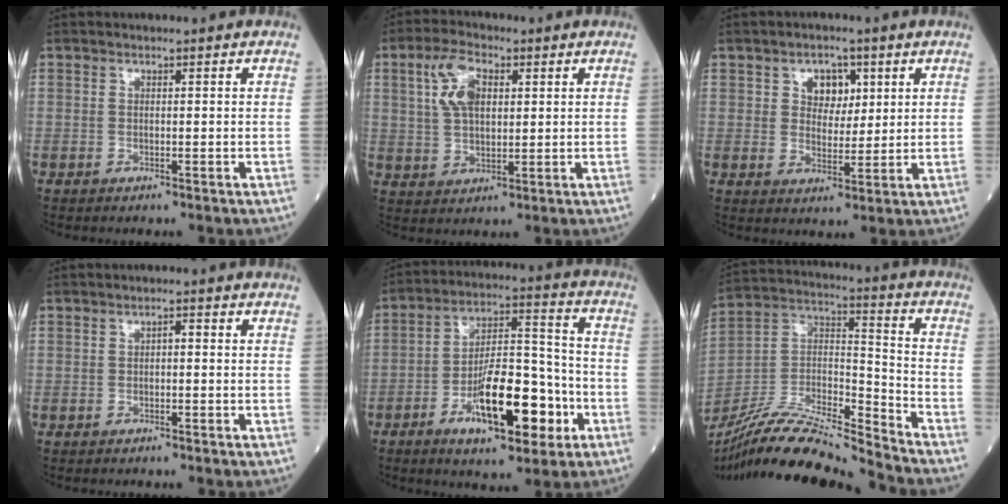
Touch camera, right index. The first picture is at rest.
{"total": 7.4, "force": [2.6, 3.5, 6.0], "torque": [-0.133, 0.015, 0.056]}
{"total": 4.9, "force": [2.0, 3.4, 2.9], "torque": [-0.040, 0.008, 0.034]}
{"total": 1.0, "force": [-0.1, 0.4, 1.0], "torque": [-0.013, 0.004, -0.003]}
{"total": 15.2, "force": [-6.1, 4.8, 13.0], "torque": [-0.226, 0.011, -0.095]}
{"total": 18.6, "force": [-17.2, 0.1, 7.1], "torque": [-0.141, 0.019, -0.319]}